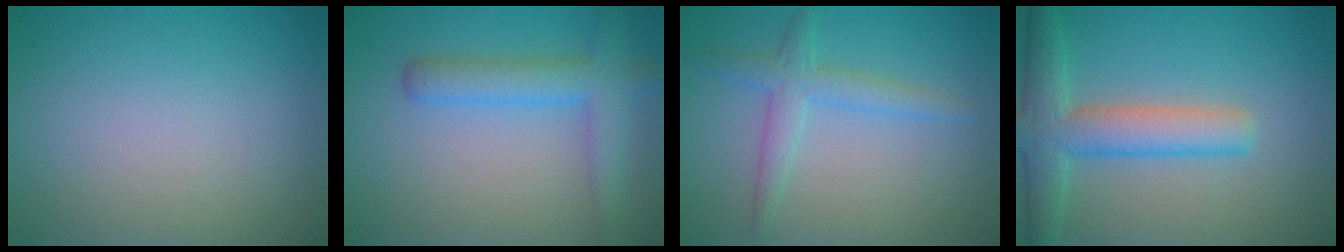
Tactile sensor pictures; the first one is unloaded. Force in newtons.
{"total": 4.2, "press": 4.2, "slide": 0.2}
{"total": 2.9, "press": 2.9, "slide": 0.1}
{"total": 5.6, "press": 5.5, "slide": 0.4}